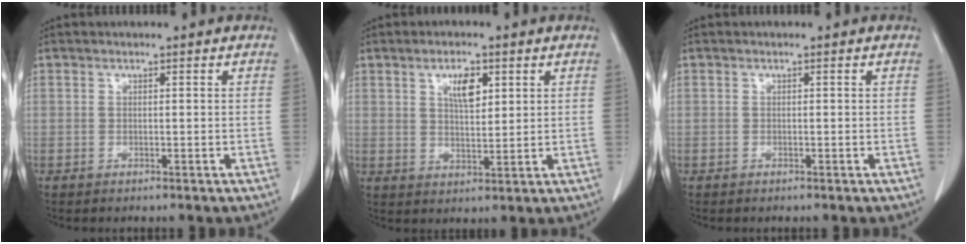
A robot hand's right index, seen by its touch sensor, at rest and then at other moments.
{"total": 4.7, "force": [2.1, 1.8, 3.9], "torque": [-0.068, -0.001, 0.038]}
{"total": 0.0}